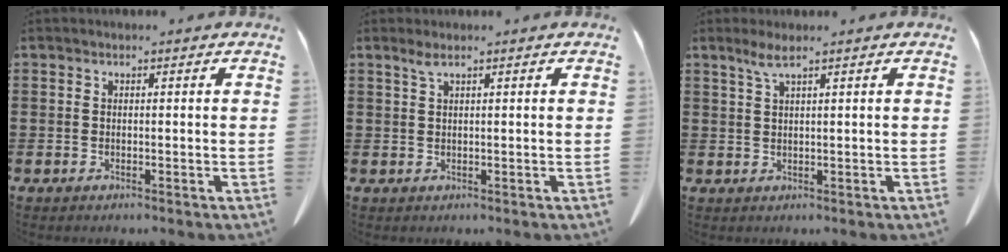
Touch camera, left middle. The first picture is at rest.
{"total": 1.3, "force": [0.8, 0.1, 1.1], "torque": [-0.024, 0.000, 0.014]}
{"total": 2.3, "force": [1.5, 0.1, 1.8], "torque": [-0.040, 0.000, 0.027]}